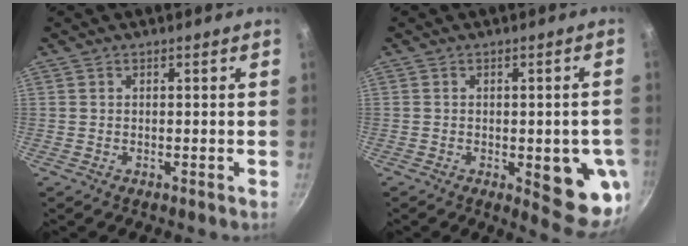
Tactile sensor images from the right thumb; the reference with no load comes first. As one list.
[{"total": 11.5, "force": [-2.5, 4.2, 10.4], "torque": [-0.090, -0.004, -0.028]}]